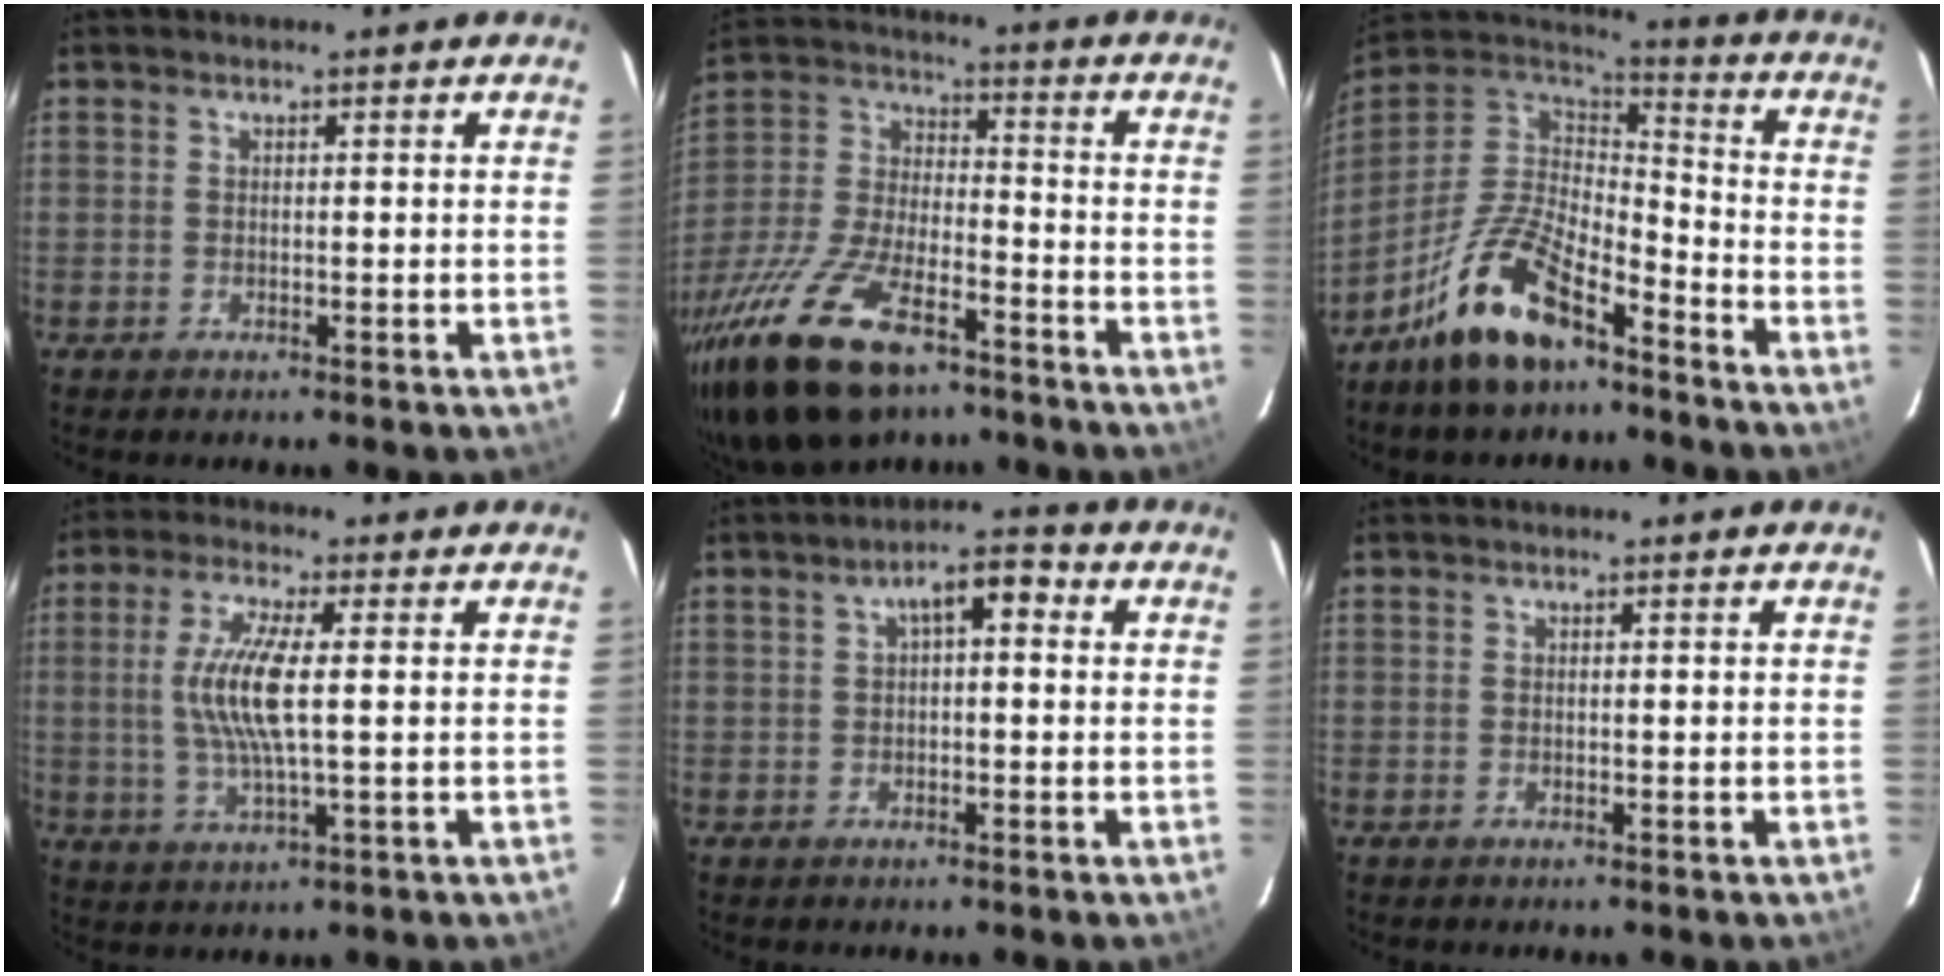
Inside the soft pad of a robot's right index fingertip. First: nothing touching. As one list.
[{"total": 24.4, "force": [-16.1, 9.9, 15.5], "torque": [-0.329, -0.033, -0.284]}, {"total": 17.1, "force": [-11.4, 6.7, 10.7], "torque": [-0.225, 0.003, -0.212]}, {"total": 7.7, "force": [0.8, 1.0, 7.6], "torque": [-0.153, -0.004, 0.016]}, {"total": 5.0, "force": [1.1, 2.1, 4.4], "torque": [-0.072, 0.021, 0.019]}, {"total": 0.0}]